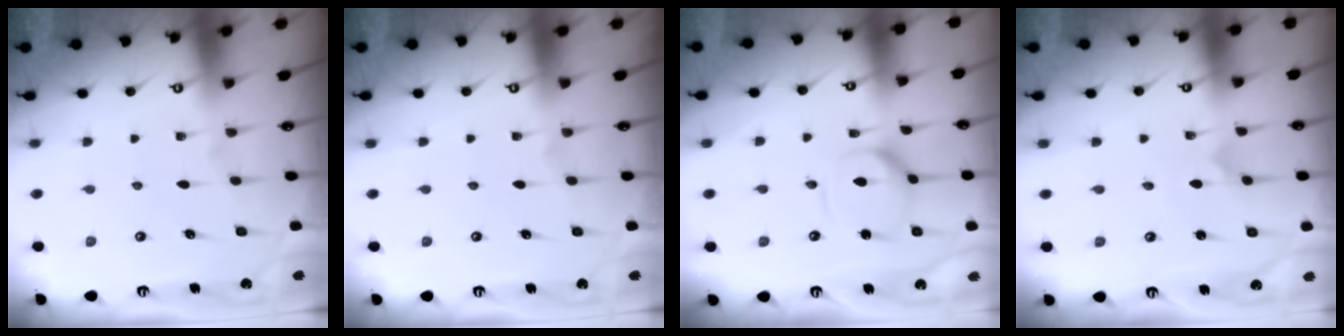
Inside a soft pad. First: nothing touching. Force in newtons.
{"total": 0.0}
{"total": 7.5, "press": 7.5, "slide": 0.5}
{"total": 0.0}